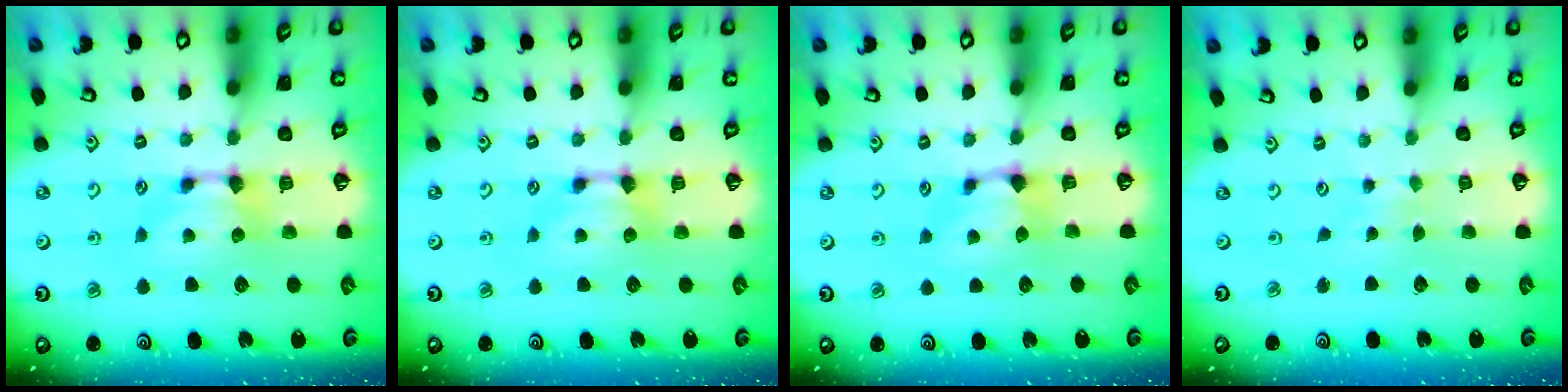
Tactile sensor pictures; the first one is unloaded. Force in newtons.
{"total": 0.0}
{"total": 0.9, "press": 0.2, "slide": 0.9}
{"total": 4.5, "press": 4.5, "slide": 0.2}